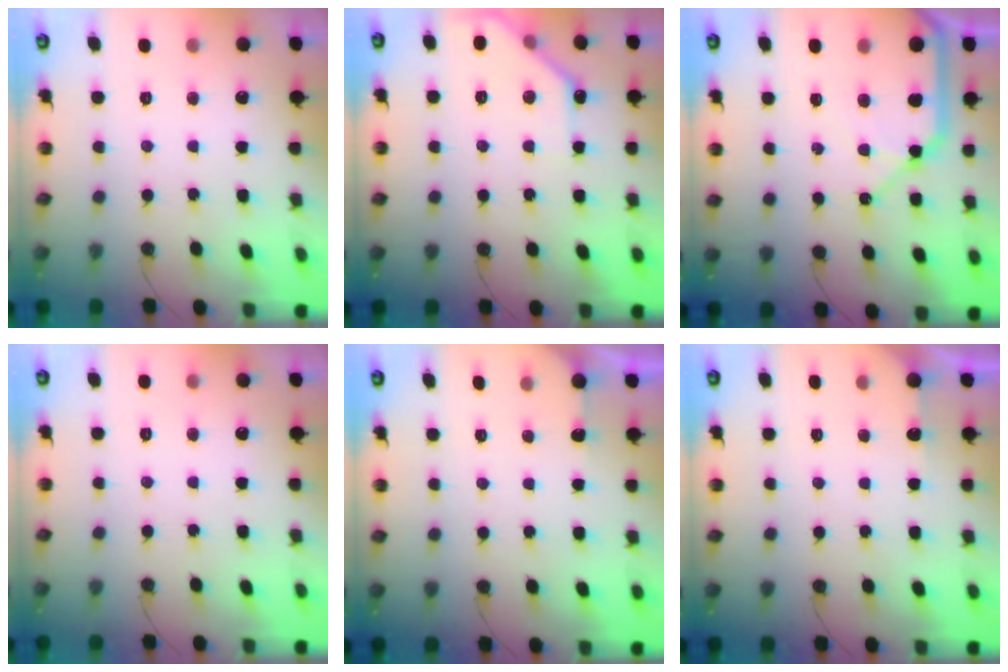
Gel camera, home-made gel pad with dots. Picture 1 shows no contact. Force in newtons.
{"total": 9.0, "press": 9.0, "slide": 0.5}
{"total": 15.7, "press": 15.5, "slide": 2.1}
{"total": 0.0}
{"total": 2.3, "press": 2.3, "slide": 0.3}
{"total": 2.7, "press": 2.7, "slide": 0.2}